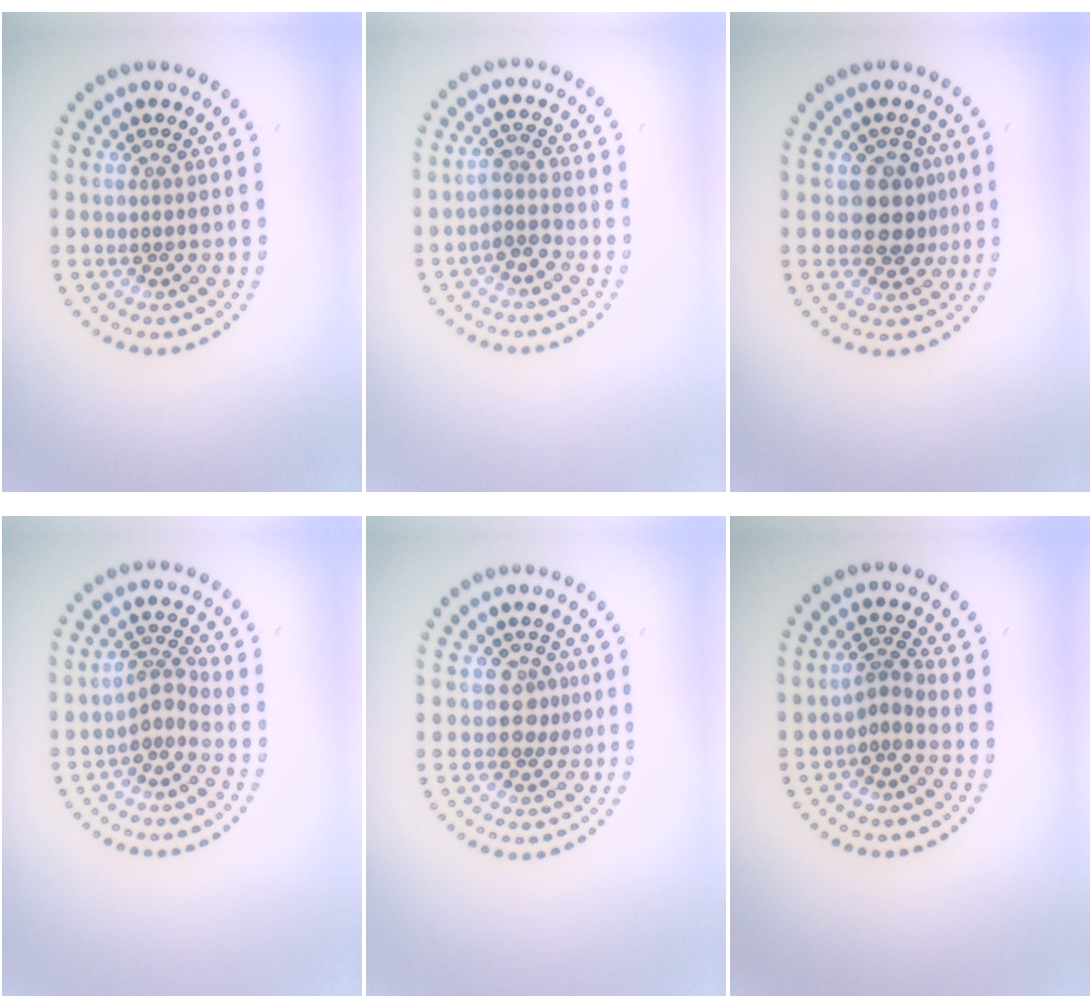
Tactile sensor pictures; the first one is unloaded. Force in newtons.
{"total": 1.8, "press": 1.4, "slide": 1.0}
{"total": 3.8, "press": 3.4, "slide": 1.7}
{"total": 2.3, "press": 1.6, "slide": 1.7}
{"total": 2.0, "press": 1.7, "slide": 1.1}
{"total": 1.9, "press": 1.2, "slide": 1.5}